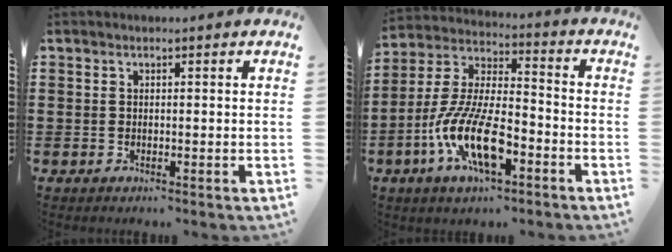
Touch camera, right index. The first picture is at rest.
{"total": 12.3, "force": [-5.8, 4.1, 10.0], "torque": [-0.231, -0.009, -0.112]}